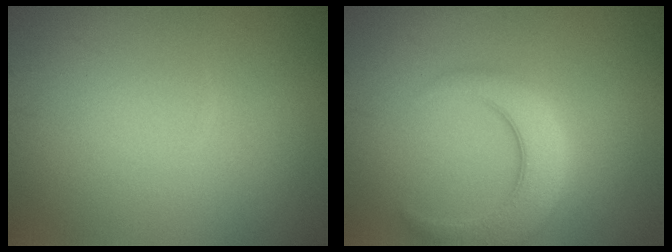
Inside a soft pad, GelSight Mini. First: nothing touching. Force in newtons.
{"total": 5.0, "press": 5.0, "slide": 0.4}